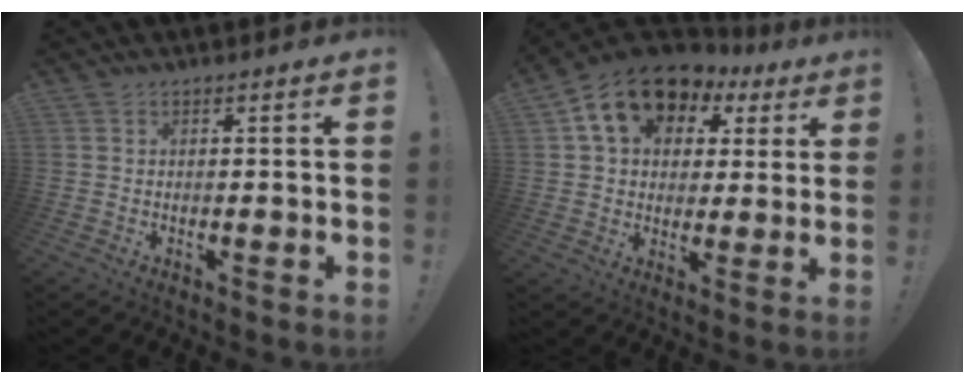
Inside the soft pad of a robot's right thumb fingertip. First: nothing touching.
{"total": 15.6, "force": [8.0, 10.5, 8.3], "torque": [-0.134, -0.034, 0.149]}